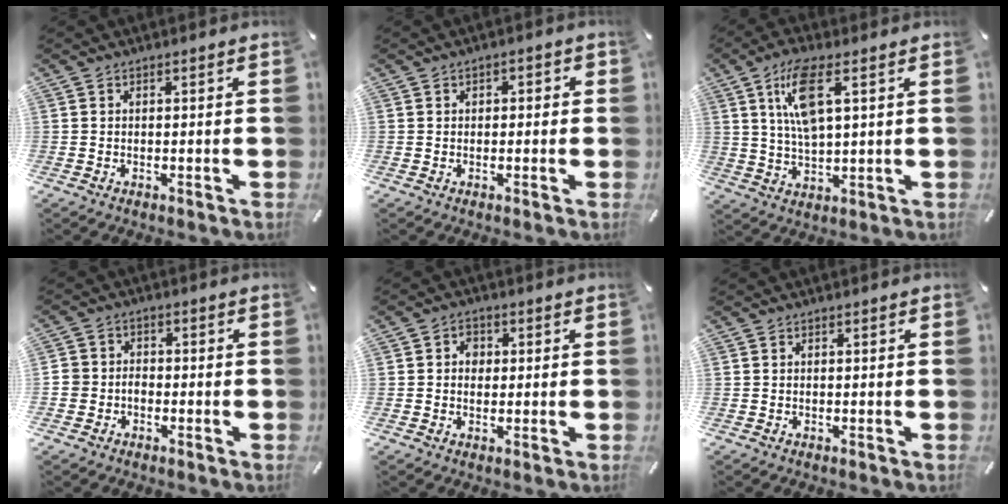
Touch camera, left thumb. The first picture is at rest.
{"total": 1.5, "force": [-0.6, 1.2, 0.7], "torque": [-0.011, 0.007, -0.014]}
{"total": 10.6, "force": [4.2, 3.8, 8.9], "torque": [-0.184, -0.001, 0.072]}
{"total": 3.6, "force": [-1.8, 3.0, 0.8], "torque": [-0.013, 0.013, -0.034]}
{"total": 3.2, "force": [0.1, 2.7, 1.6], "torque": [-0.018, 0.002, -0.004]}
{"total": 0.0}